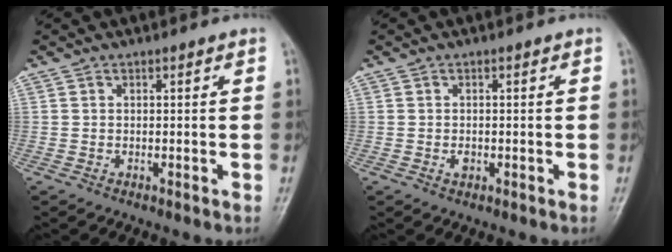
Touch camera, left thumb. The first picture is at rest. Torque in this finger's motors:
{"motor_torque": [0.28, 0.36, 0.26, -0.12, 0.01]}